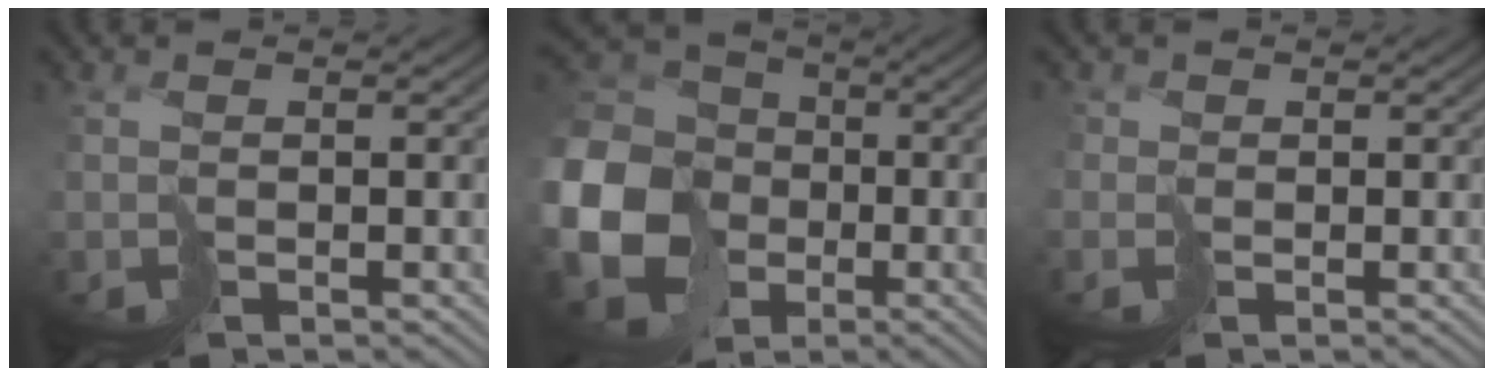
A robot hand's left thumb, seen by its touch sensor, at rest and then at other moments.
{"total": 20.0, "force": [-4.5, 17.4, 8.9], "torque": [-0.266, -0.030, -0.113]}
{"total": 1.2, "force": [-0.1, 0.9, -0.8], "torque": [0.018, 0.001, -0.011]}